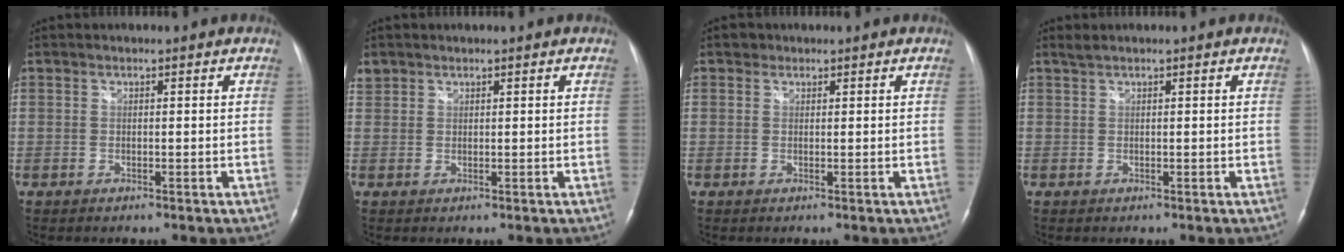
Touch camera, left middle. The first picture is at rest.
{"total": 1.6, "force": [1.3, 1.0, -0.1], "torque": [0.004, 0.013, 0.024]}
{"total": 1.0, "force": [0.7, 0.7, 0.0], "torque": [0.005, 0.004, 0.009]}
{"total": 0.9, "force": [0.8, -0.1, 0.4], "torque": [-0.013, 0.013, 0.022]}